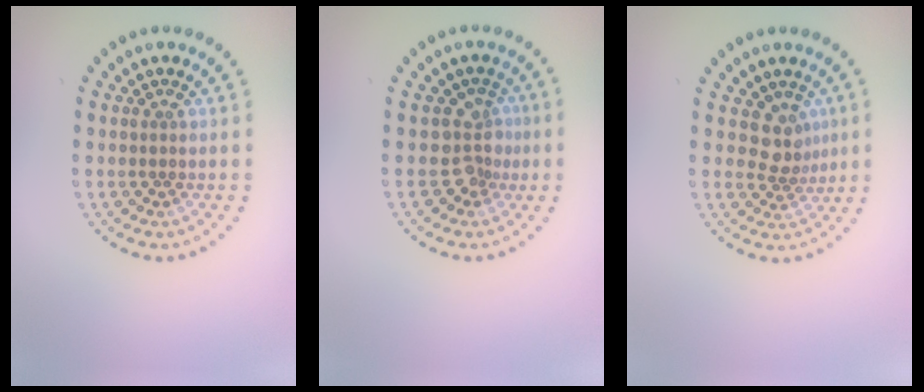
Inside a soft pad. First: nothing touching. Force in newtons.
{"total": 2.4, "press": 2.0, "slide": 1.4}
{"total": 2.4, "press": 1.8, "slide": 1.6}